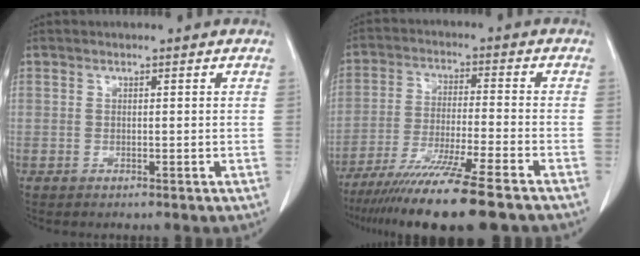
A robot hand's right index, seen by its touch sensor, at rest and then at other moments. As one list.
[{"total": 15.2, "force": [-11.8, -0.6, 9.5], "torque": [-0.174, -0.052, -0.196]}]